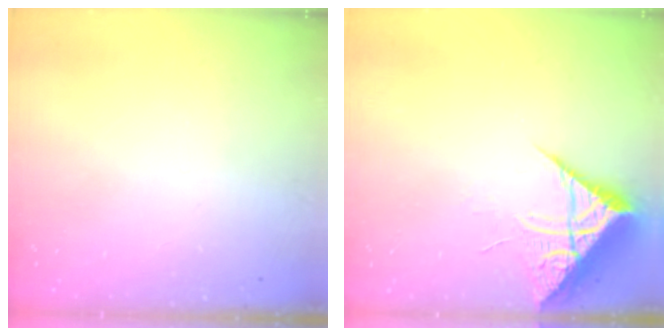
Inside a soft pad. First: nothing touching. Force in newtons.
{"total": 7.7, "press": 7.6, "slide": 0.8}